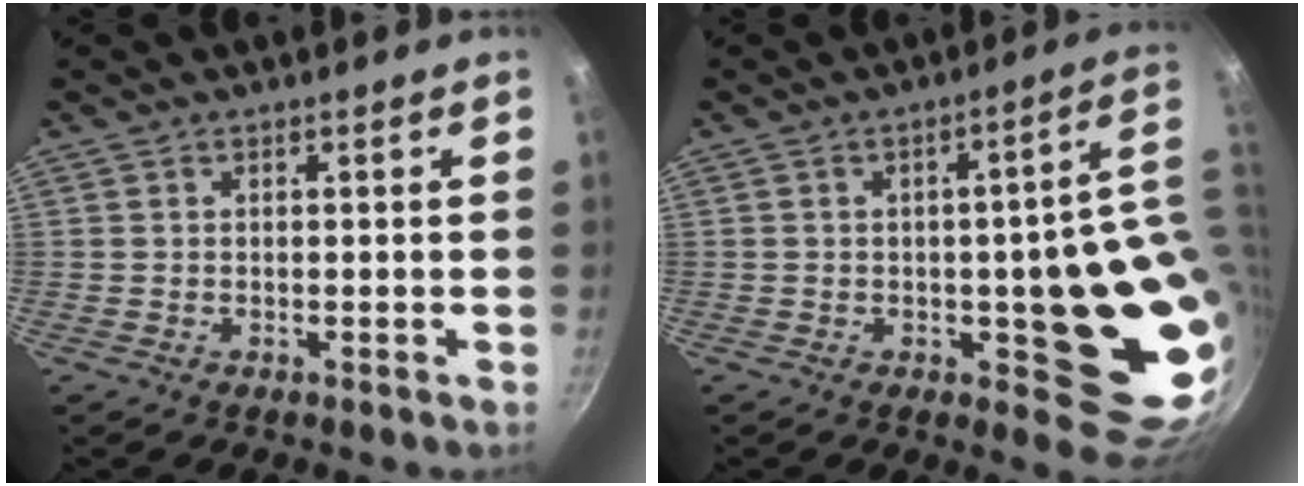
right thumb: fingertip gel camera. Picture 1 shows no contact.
{"total": 18.8, "force": [-0.1, 6.3, 17.7], "torque": [-0.158, -0.017, 0.004]}